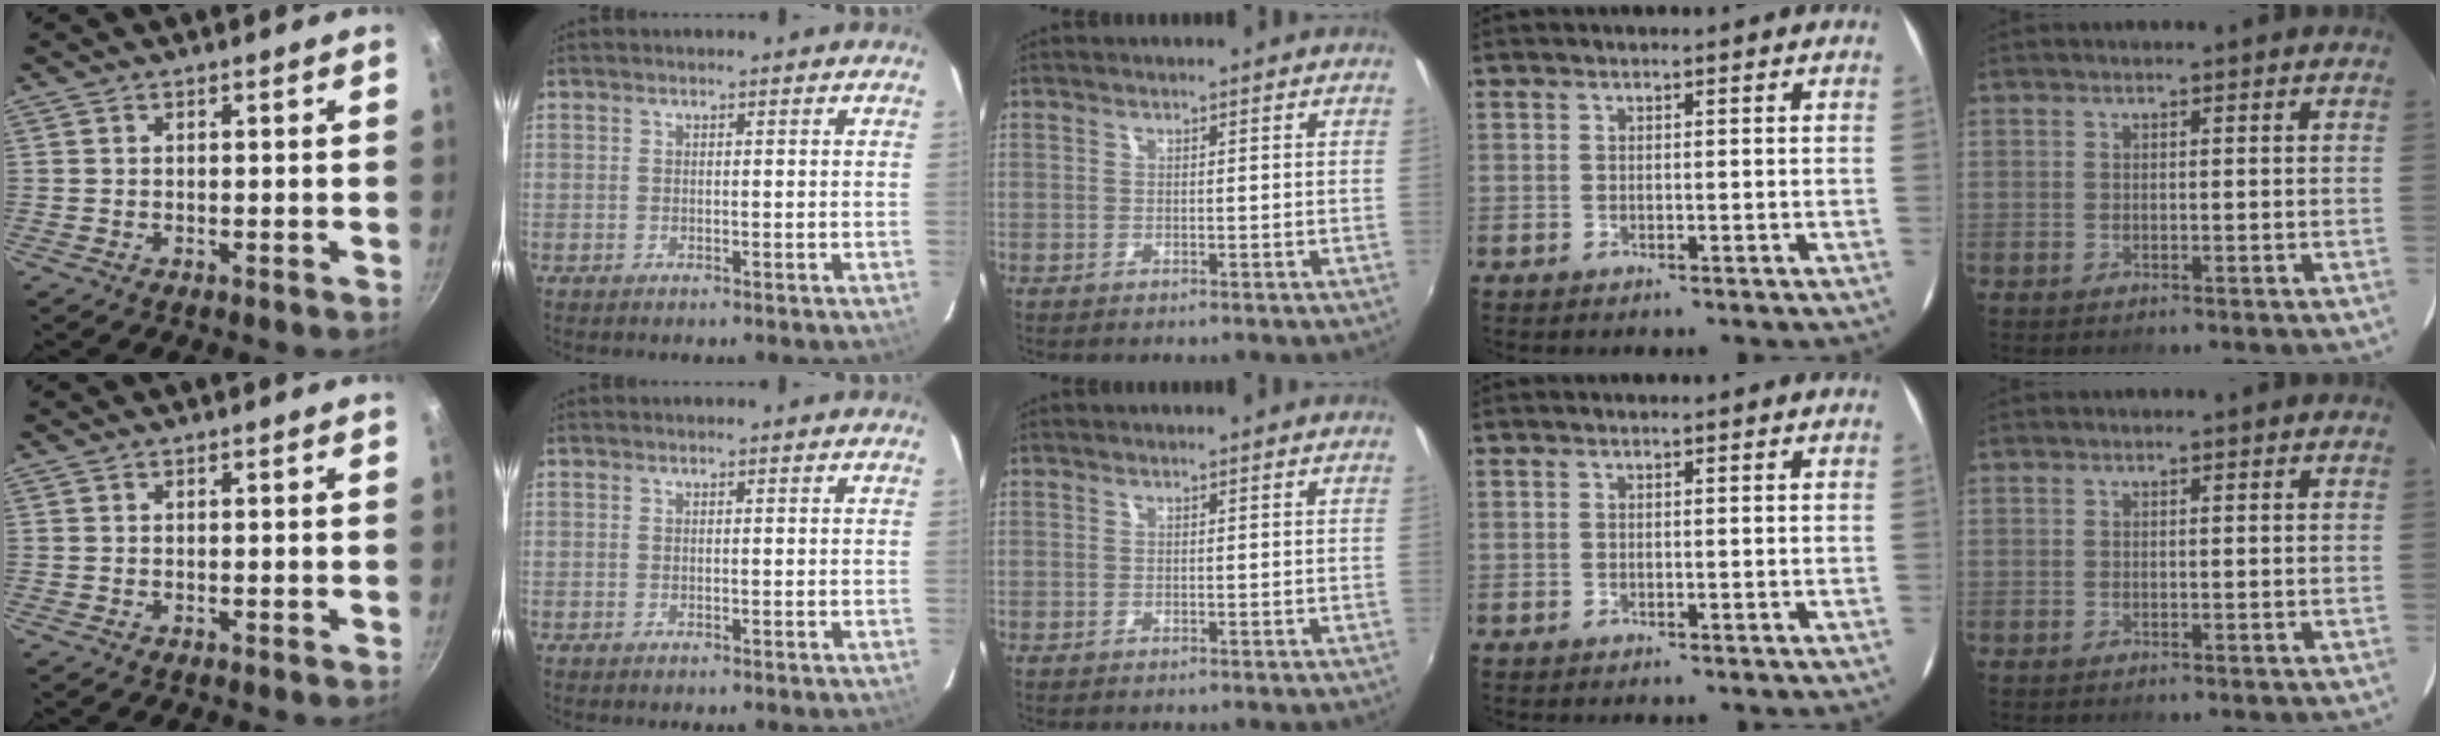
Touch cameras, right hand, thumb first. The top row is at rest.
{}